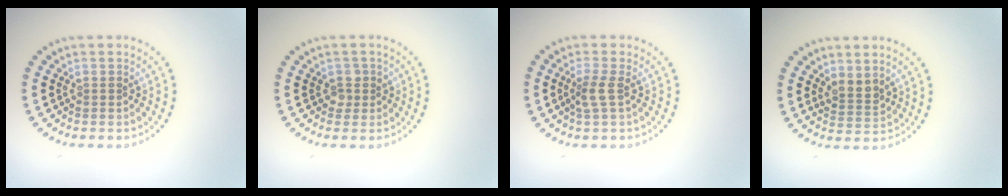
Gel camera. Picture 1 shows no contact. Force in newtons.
{"total": 1.2, "press": 1.1, "slide": 0.4}
{"total": 1.7, "press": 1.4, "slide": 1.0}
{"total": 1.9, "press": 1.6, "slide": 1.0}